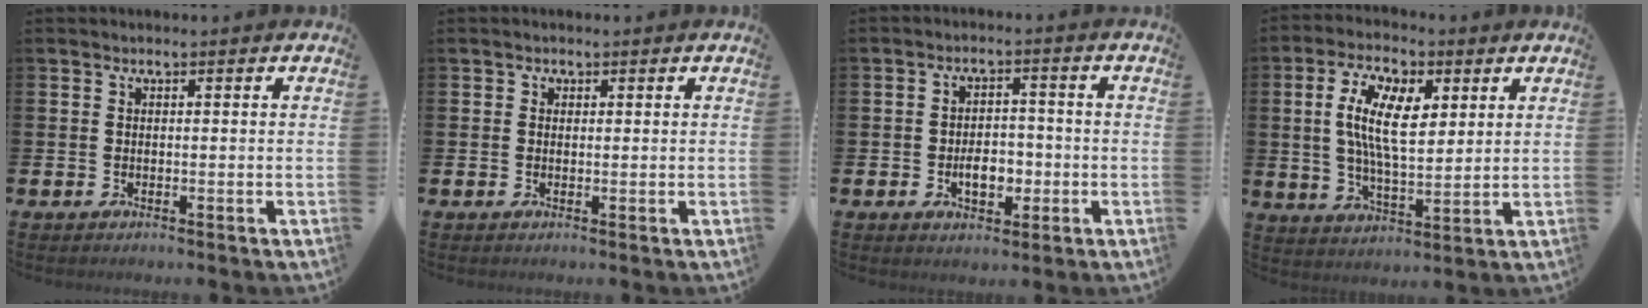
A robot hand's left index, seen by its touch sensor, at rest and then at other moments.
{"total": 0.8, "force": [0.3, 0.7, 0.2], "torque": [0.011, 0.001, 0.001]}
{"total": 4.4, "force": [-1.3, 2.9, 3.0], "torque": [-0.036, -0.003, -0.031]}
{"total": 9.7, "force": [4.0, 4.2, 7.7], "torque": [-0.142, -0.005, 0.069]}